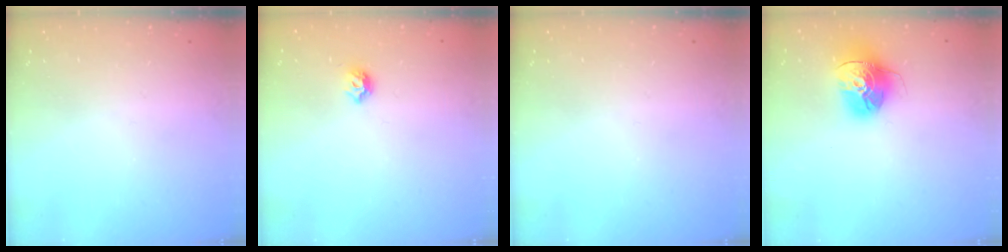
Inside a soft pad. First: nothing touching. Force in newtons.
{"total": 6.0, "press": 5.9, "slide": 1.0}
{"total": 0.0}
{"total": 16.4, "press": 16.3, "slide": 1.8}